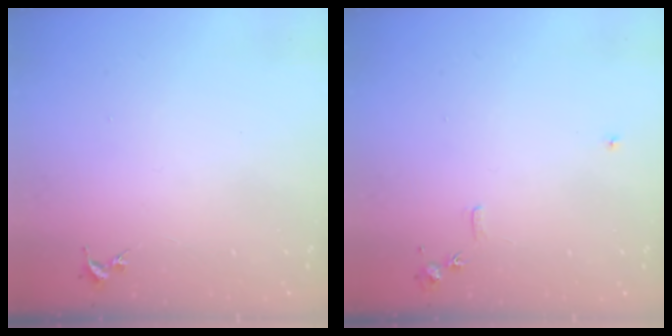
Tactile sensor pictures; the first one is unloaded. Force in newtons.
{"total": 5.9, "press": 5.9, "slide": 0.7}